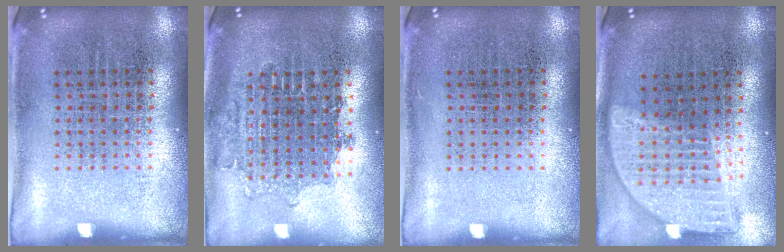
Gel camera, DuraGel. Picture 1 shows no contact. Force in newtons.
{"total": 1.6, "press": 1.3, "slide": 0.9}
{"total": 0.0}
{"total": 2.0, "press": 1.6, "slide": 1.2}